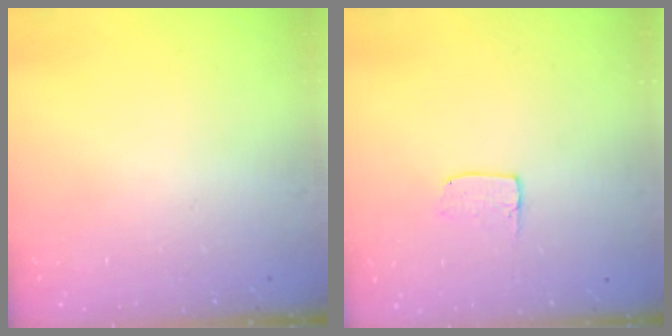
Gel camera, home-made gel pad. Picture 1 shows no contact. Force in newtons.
{"total": 4.1, "press": 4.1, "slide": 0.3}